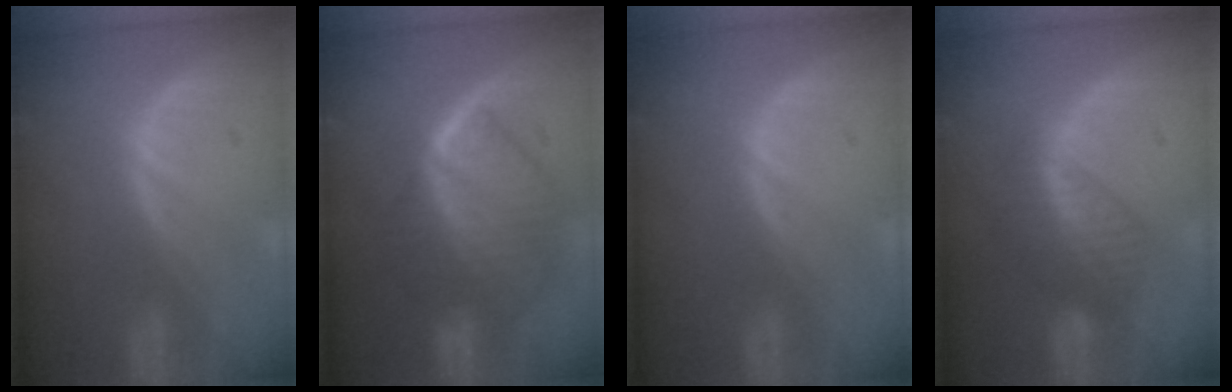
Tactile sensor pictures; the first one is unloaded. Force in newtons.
{"total": 10.1, "press": 10.1, "slide": 1.0}
{"total": 0.0}
{"total": 7.0, "press": 6.1, "slide": 3.5}